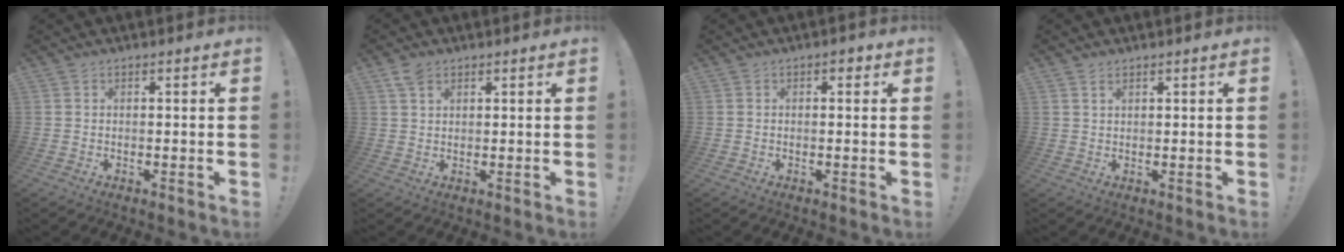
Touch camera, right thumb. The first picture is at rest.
{"total": 3.6, "force": [2.2, 2.1, 1.9], "torque": [-0.032, -0.006, 0.040]}
{"total": 1.5, "force": [0.3, 0.7, 1.3], "torque": [-0.010, 0.000, 0.001]}
{"total": 1.3, "force": [0.9, 0.6, 0.7], "torque": [-0.013, -0.001, 0.016]}